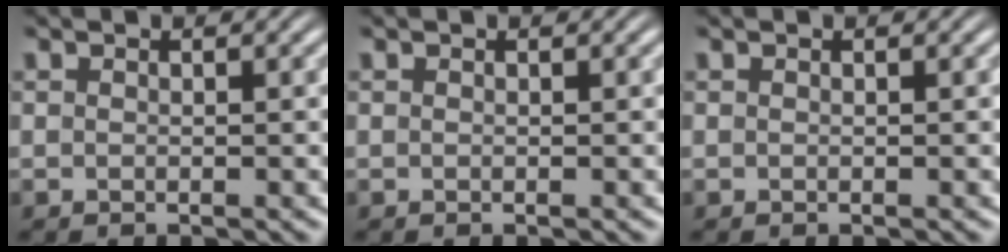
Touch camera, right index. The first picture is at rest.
{"total": 0.0}
{"total": 0.0}